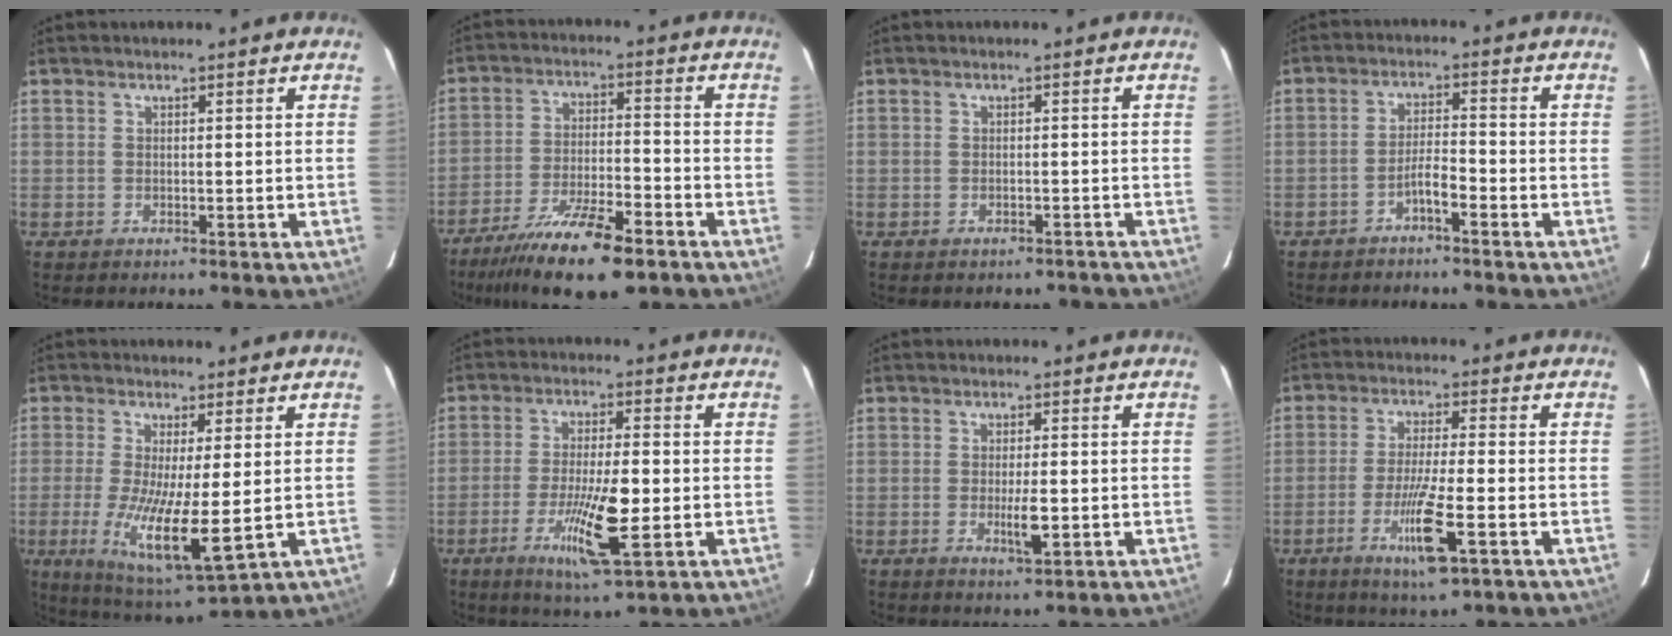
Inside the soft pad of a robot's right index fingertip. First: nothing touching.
{"total": 12.9, "force": [-9.0, 2.2, 9.0], "torque": [-0.160, -0.024, -0.155]}
{"total": 3.0, "force": [-2.8, 1.0, 0.3], "torque": [-0.001, 0.001, -0.032]}
{"total": 3.5, "force": [-2.3, 0.2, 2.6], "torque": [-0.044, 0.007, -0.045]}
{"total": 12.3, "force": [-2.0, 1.9, 12.0], "torque": [-0.221, -0.041, -0.028]}
{"total": 10.4, "force": [-2.8, 1.0, 9.9], "torque": [-0.177, -0.018, -0.047]}
{"total": 3.5, "force": [-0.7, 0.5, 3.4], "torque": [-0.056, -0.004, -0.011]}
{"total": 9.2, "force": [-3.8, 0.2, 8.4], "torque": [-0.152, -0.022, -0.068]}